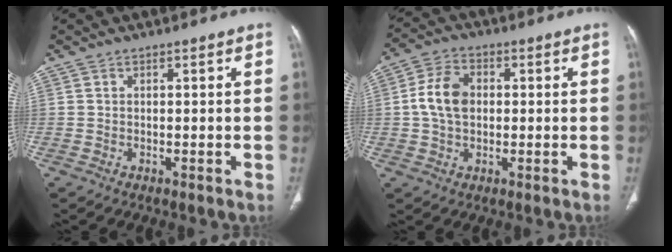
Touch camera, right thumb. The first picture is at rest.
{"total": 8.1, "force": [0.5, 5.6, 5.8], "torque": [-0.105, 0.014, 0.004]}